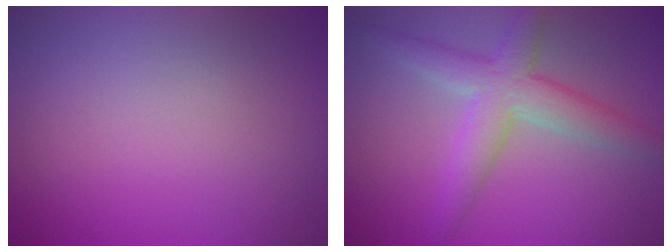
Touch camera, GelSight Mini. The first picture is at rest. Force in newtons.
{"total": 4.6, "press": 4.6, "slide": 0.3}